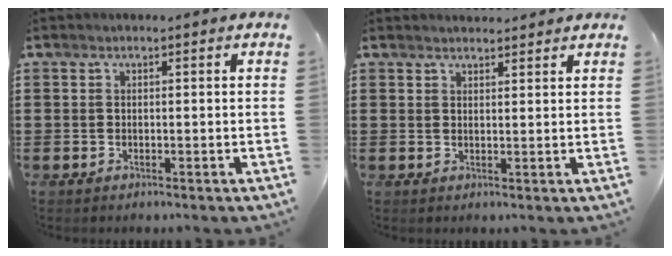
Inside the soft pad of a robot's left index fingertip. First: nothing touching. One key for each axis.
{"total": 1.6, "fx": 1.6, "fy": 0.3, "fz": 0.0, "tx": -0.004, "ty": 0.003, "tz": 0.032}